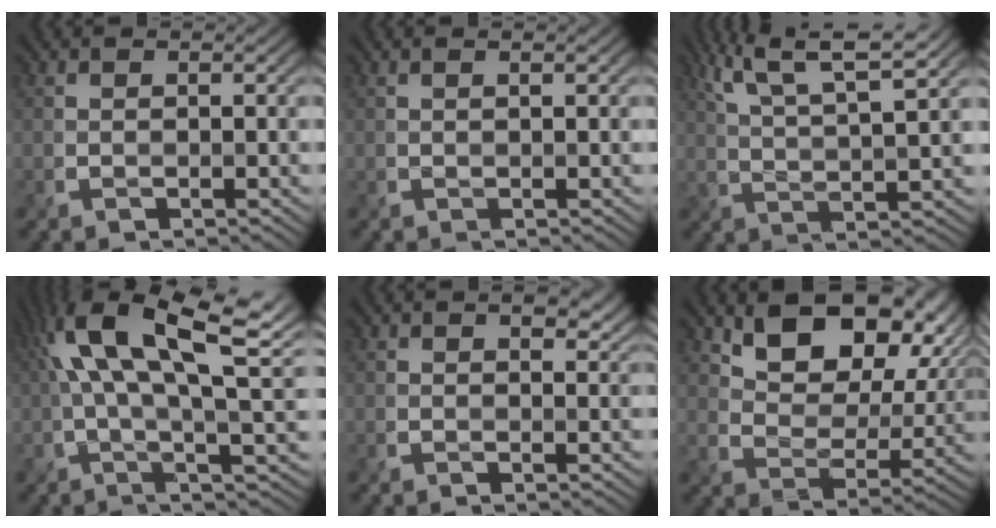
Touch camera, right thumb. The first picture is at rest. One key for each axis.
{"total": 0.5, "fx": 0.4, "fy": -0.2, "fz": 0.2, "tx": 0.000, "ty": 0.005, "tz": 0.008}
{"total": 10.0, "fx": 6.6, "fy": 1.8, "fz": 7.2, "tx": -0.123, "ty": 0.015, "tz": 0.104}
{"total": 16.0, "fx": 4.7, "fy": 4.9, "fz": 14.4, "tx": -0.277, "ty": 0.023, "tz": 0.088}
{"total": 3.7, "fx": 1.7, "fy": 2.0, "fz": 2.5, "tx": -0.034, "ty": -0.003, "tz": 0.026}
{"total": 11.4, "fx": 5.6, "fy": 6.9, "fz": 7.1, "tx": -0.114, "ty": -0.006, "tz": 0.096}